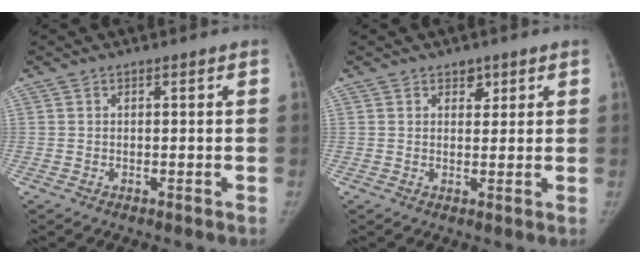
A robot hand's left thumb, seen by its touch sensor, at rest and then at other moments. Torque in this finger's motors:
{"motor_torque": [0.25, 0.04, 0.42, -0.44, 0.07]}